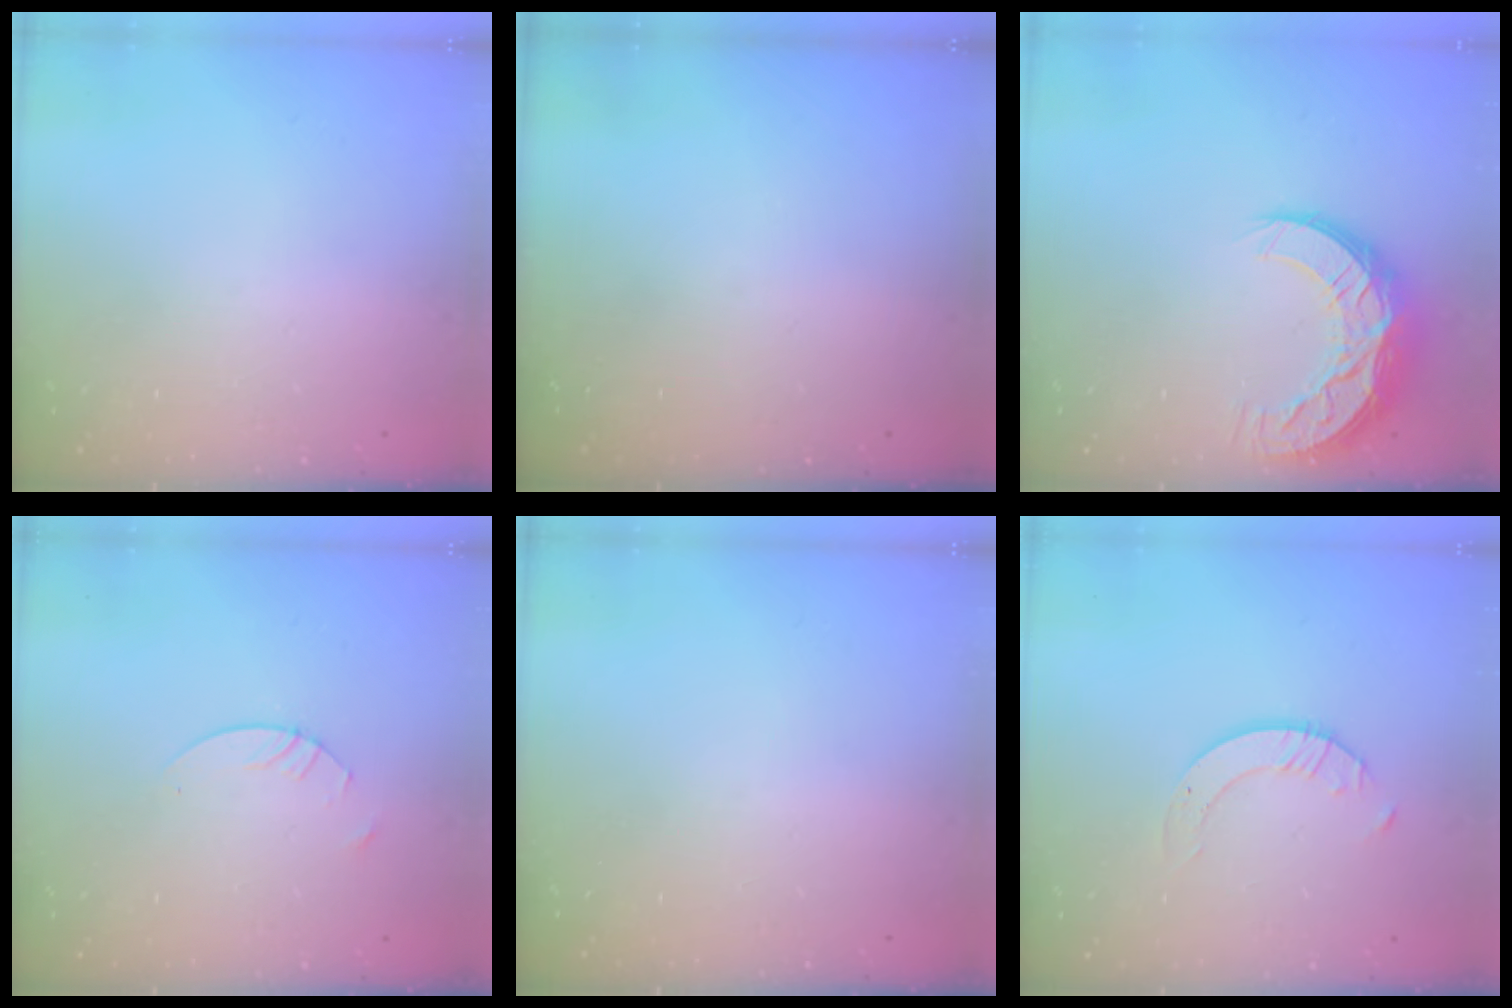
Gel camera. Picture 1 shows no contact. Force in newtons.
{"total": 0.0}
{"total": 13.1, "press": 13.1, "slide": 0.6}
{"total": 2.4, "press": 2.4, "slide": 0.1}
{"total": 0.0}
{"total": 2.1, "press": 2.1, "slide": 0.2}